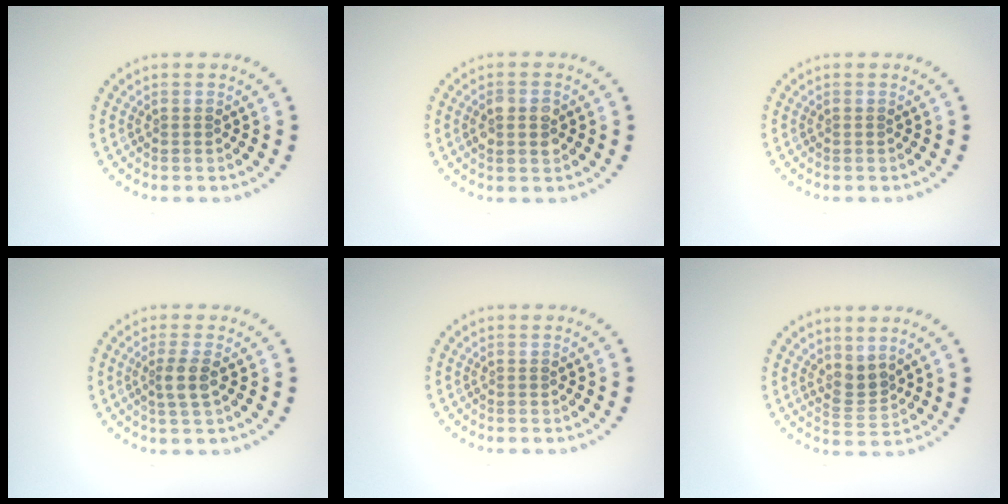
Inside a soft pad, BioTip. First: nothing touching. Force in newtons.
{"total": 2.2, "press": 2.2, "slide": 0.3}
{"total": 0.0}
{"total": 2.1, "press": 1.8, "slide": 1.2}
{"total": 0.0}
{"total": 2.3, "press": 1.8, "slide": 1.5}